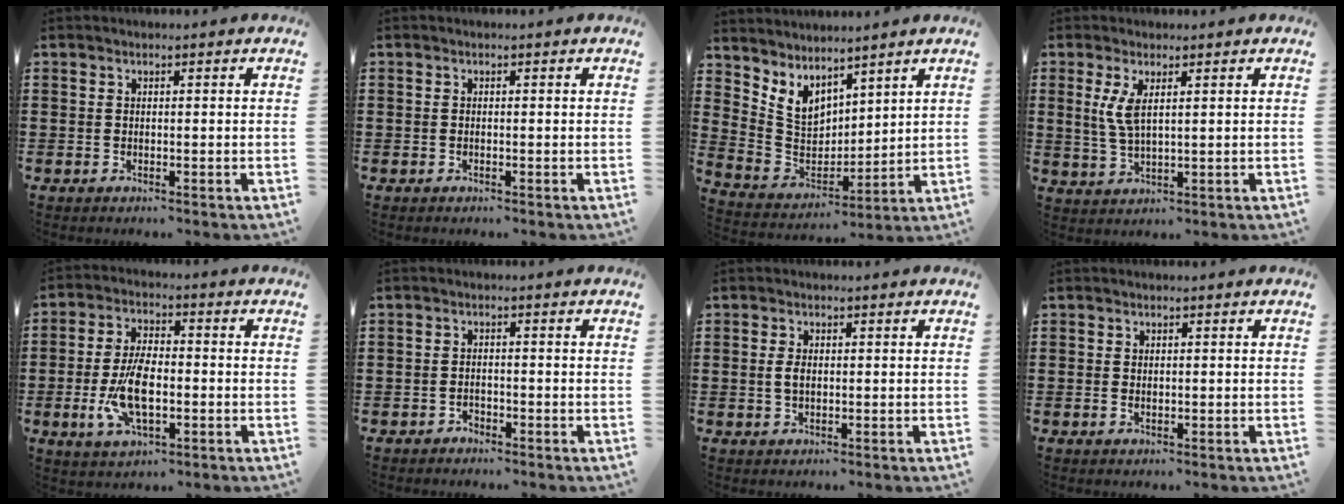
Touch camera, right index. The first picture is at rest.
{"total": 0.0}
{"total": 5.6, "force": [3.8, 3.8, 1.3], "torque": [-0.060, -0.029, 0.073]}
{"total": 4.0, "force": [1.4, 1.6, 3.4], "torque": [-0.080, 0.003, 0.022]}
{"total": 8.7, "force": [-1.8, 3.9, 7.5], "torque": [-0.169, -0.004, -0.037]}
{"total": 1.2, "force": [-1.1, 0.5, 0.2], "torque": [-0.008, 0.001, -0.024]}
{"total": 2.3, "force": [0.1, 1.3, 1.9], "torque": [-0.047, 0.003, -0.002]}
{"total": 0.7, "force": [0.0, 0.5, 0.5], "torque": [-0.012, 0.002, -0.001]}